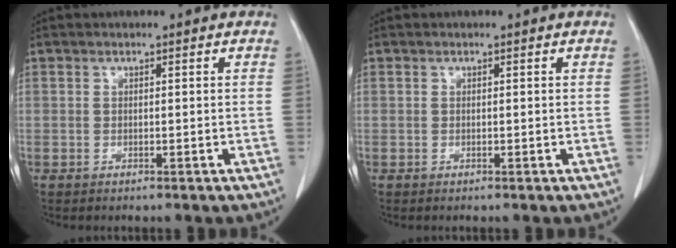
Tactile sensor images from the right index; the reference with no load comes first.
{"total": 0.0}